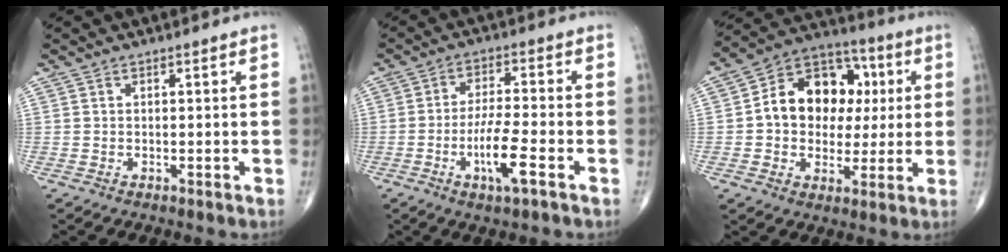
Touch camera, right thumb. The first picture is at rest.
{"total": 8.7, "force": [-3.4, 1.6, 7.8], "torque": [-0.153, 0.013, -0.061]}
{"total": 16.4, "force": [2.0, 12.5, 10.4], "torque": [-0.114, 0.023, 0.025]}